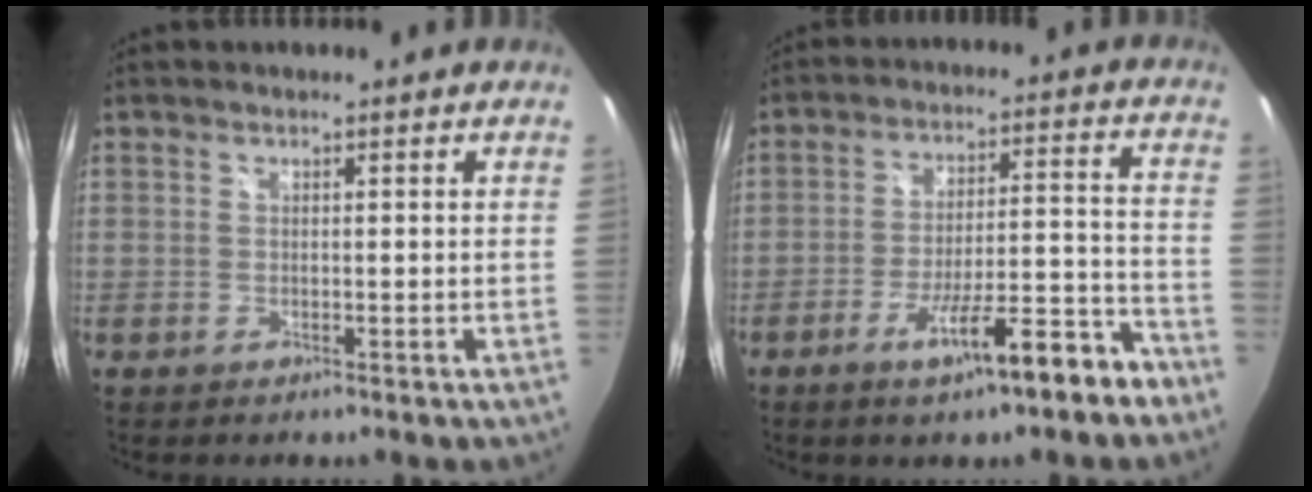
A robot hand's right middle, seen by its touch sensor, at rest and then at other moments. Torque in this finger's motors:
{"motor_torque": [1.10, -1.04, 0.21, 0.14]}